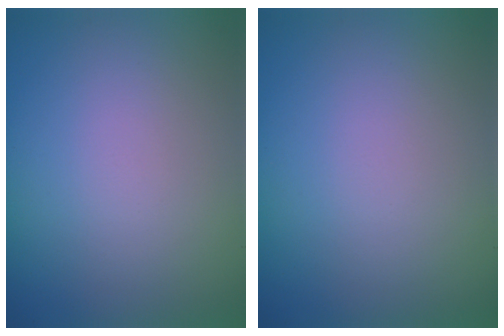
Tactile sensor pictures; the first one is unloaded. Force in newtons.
{"total": 0.0}